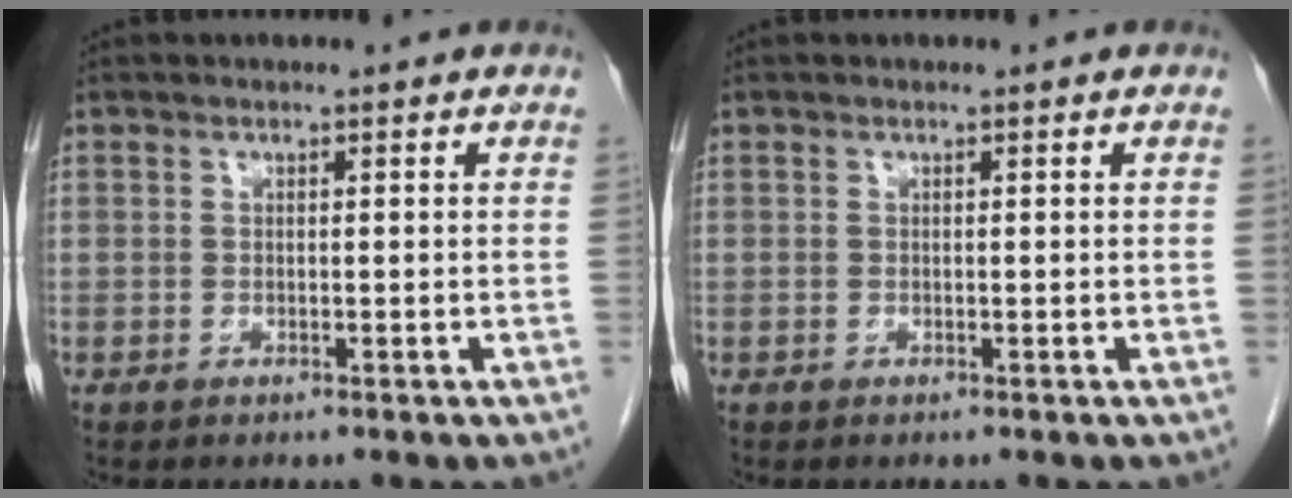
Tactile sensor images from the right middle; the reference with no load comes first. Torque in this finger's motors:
{"motor_torque": [0.00, 0.00, 0.00, 0.00]}